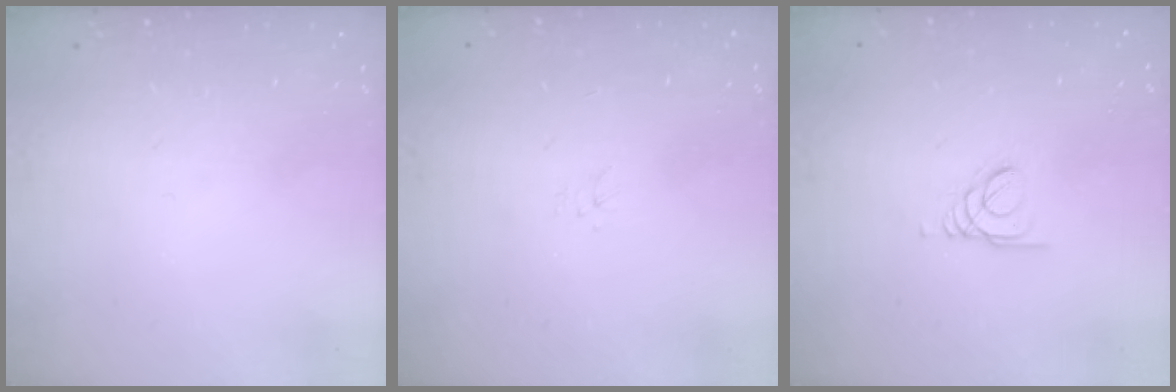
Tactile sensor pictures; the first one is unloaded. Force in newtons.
{"total": 1.5, "press": 1.5, "slide": 0.2}
{"total": 1.5, "press": 1.5, "slide": 0.1}